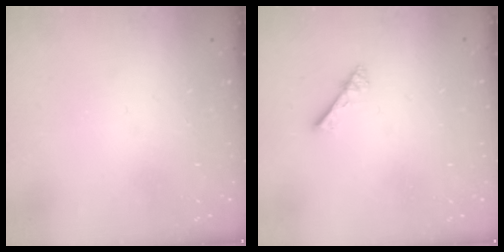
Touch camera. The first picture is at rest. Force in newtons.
{"total": 2.7, "press": 2.7, "slide": 0.2}